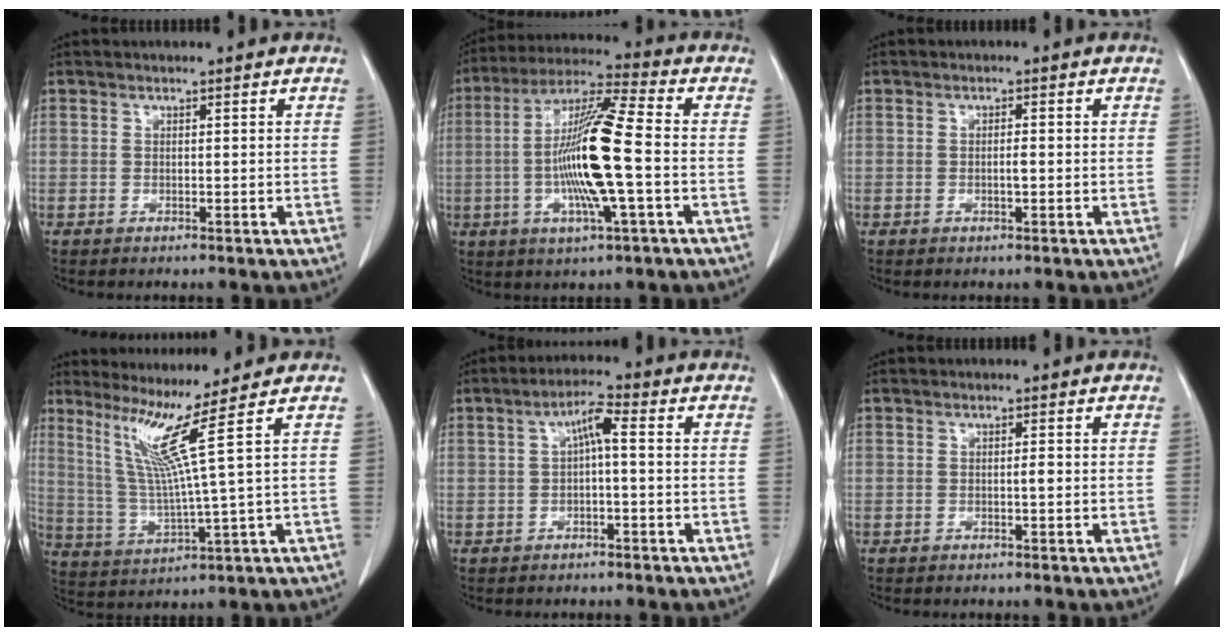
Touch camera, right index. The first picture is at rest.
{"total": 15.1, "force": [-1.9, 0.4, 15.0], "torque": [-0.288, 0.000, -0.043]}
{"total": 1.4, "force": [-0.2, 0.3, 1.4], "torque": [-0.025, 0.002, -0.003]}
{"total": 8.6, "force": [4.8, -4.0, 5.9], "torque": [-0.116, -0.025, 0.100]}
{"total": 3.9, "force": [0.2, 0.6, 3.9], "torque": [-0.068, 0.018, 0.002]}
{"total": 0.7, "force": [-0.1, 0.0, 0.7], "torque": [-0.010, 0.002, -0.002]}